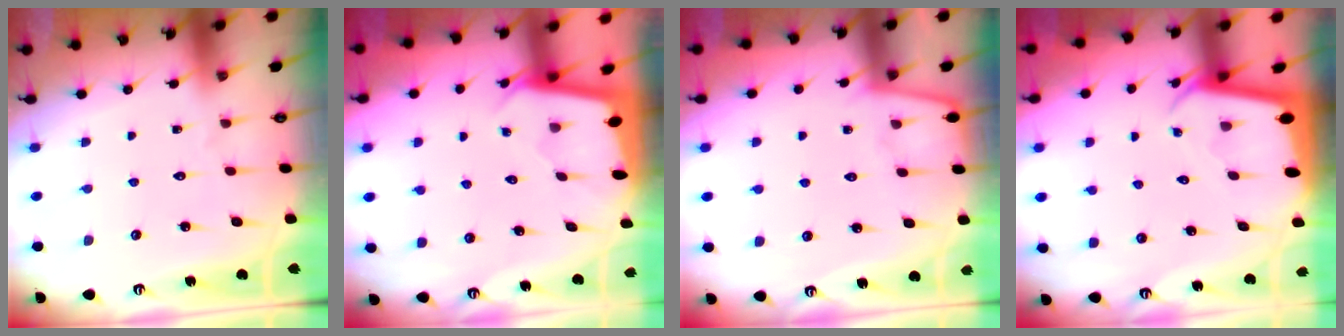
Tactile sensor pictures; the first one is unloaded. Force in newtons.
{"total": 1.6, "press": 1.6, "slide": 0.1}
{"total": 2.3, "press": 2.3, "slide": 0.3}
{"total": 1.9, "press": 1.9, "slide": 0.1}